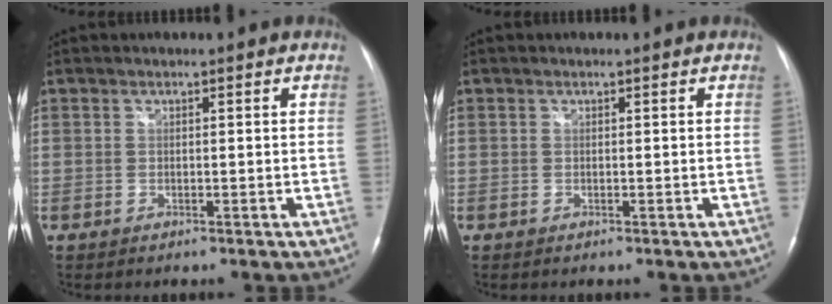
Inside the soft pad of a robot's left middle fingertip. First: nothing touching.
{"total": 0.0}